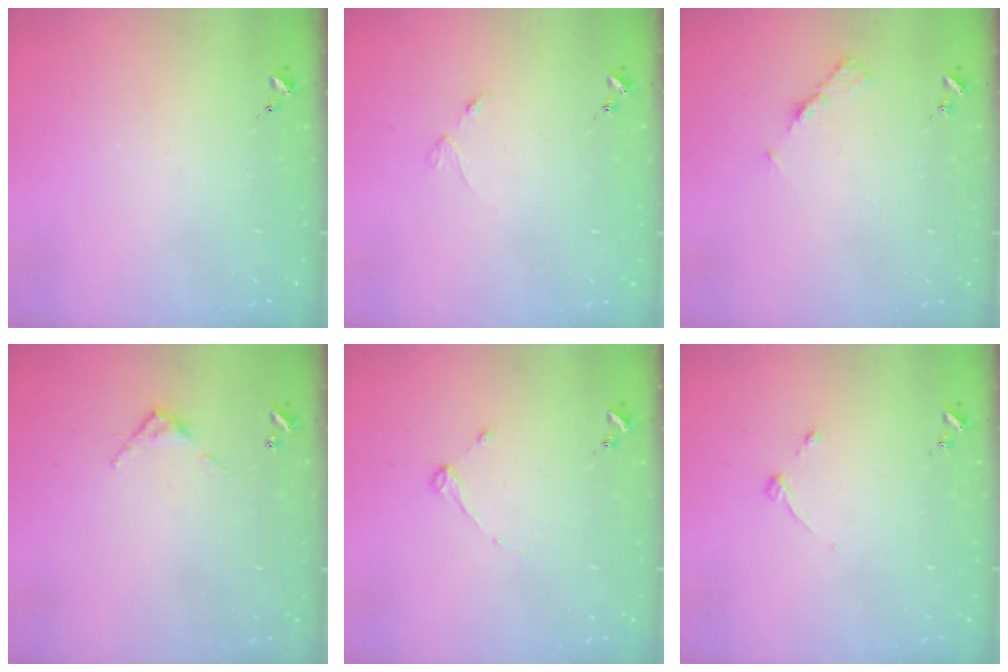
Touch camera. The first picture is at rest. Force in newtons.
{"total": 2.5, "press": 2.4, "slide": 0.4}
{"total": 5.3, "press": 5.2, "slide": 0.7}
{"total": 3.9, "press": 3.9, "slide": 0.3}
{"total": 2.7, "press": 2.7, "slide": 0.3}
{"total": 3.9, "press": 3.8, "slide": 0.6}